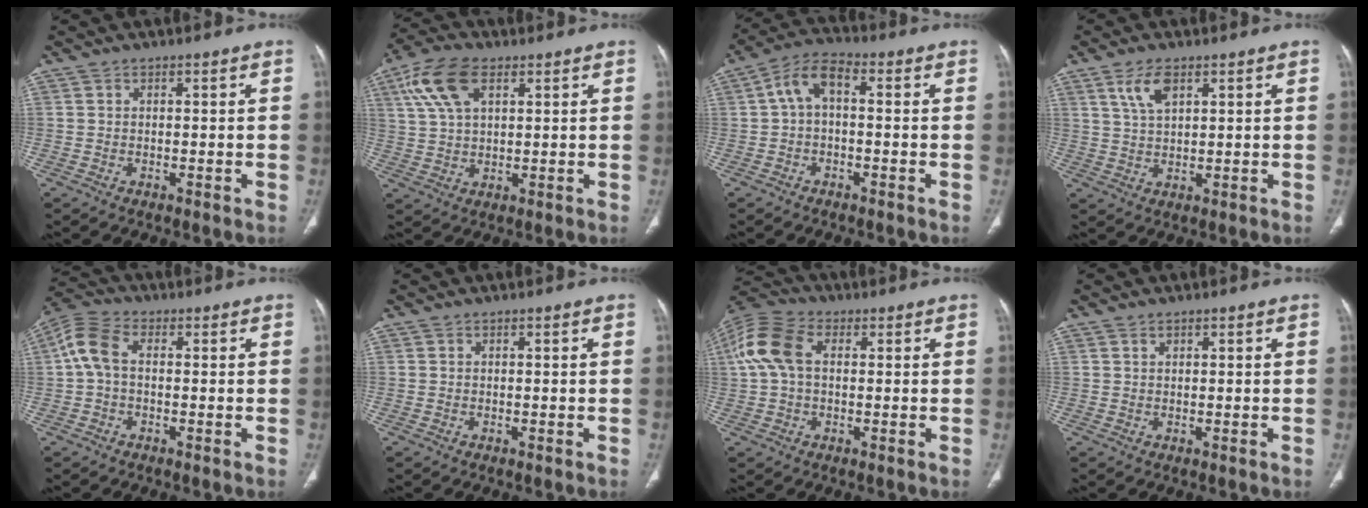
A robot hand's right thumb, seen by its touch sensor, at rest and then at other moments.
{"total": 10.2, "force": [4.4, 5.4, 7.4], "torque": [-0.151, 0.005, 0.085]}
{"total": 6.2, "force": [0.1, 3.3, 5.3], "torque": [-0.091, 0.024, -0.011]}
{"total": 5.2, "force": [2.8, 2.3, 3.7], "torque": [-0.068, -0.009, 0.058]}
{"total": 6.4, "force": [0.2, 3.8, 5.2], "torque": [-0.113, 0.019, -0.005]}
{"total": 0.0}
{"total": 10.6, "force": [1.8, 6.8, 8.0], "torque": [-0.183, 0.031, 0.029]}
{"total": 0.6, "force": [0.5, 0.2, 0.2], "torque": [-0.002, -0.002, 0.008]}